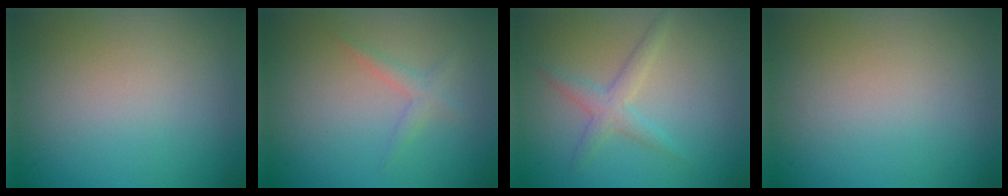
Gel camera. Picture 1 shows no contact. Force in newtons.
{"total": 1.3, "press": 1.3, "slide": 0.2}
{"total": 2.2, "press": 2.2, "slide": 0.1}
{"total": 0.0}